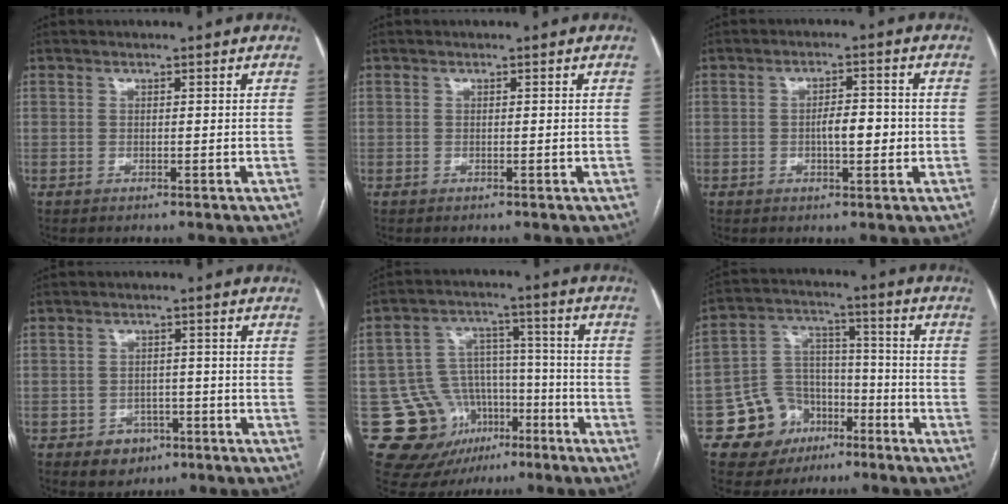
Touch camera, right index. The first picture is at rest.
{"total": 0.0}
{"total": 4.3, "force": [-0.6, 1.5, 4.0], "torque": [-0.064, 0.004, -0.008]}
{"total": 4.5, "force": [-2.2, 3.8, 1.2], "torque": [-0.007, 0.011, -0.023]}
{"total": 14.4, "force": [-6.5, 11.9, 4.7], "torque": [-0.078, 0.066, -0.085]}
{"total": 11.0, "force": [-5.6, 9.2, 2.5], "torque": [-0.034, 0.052, -0.081]}